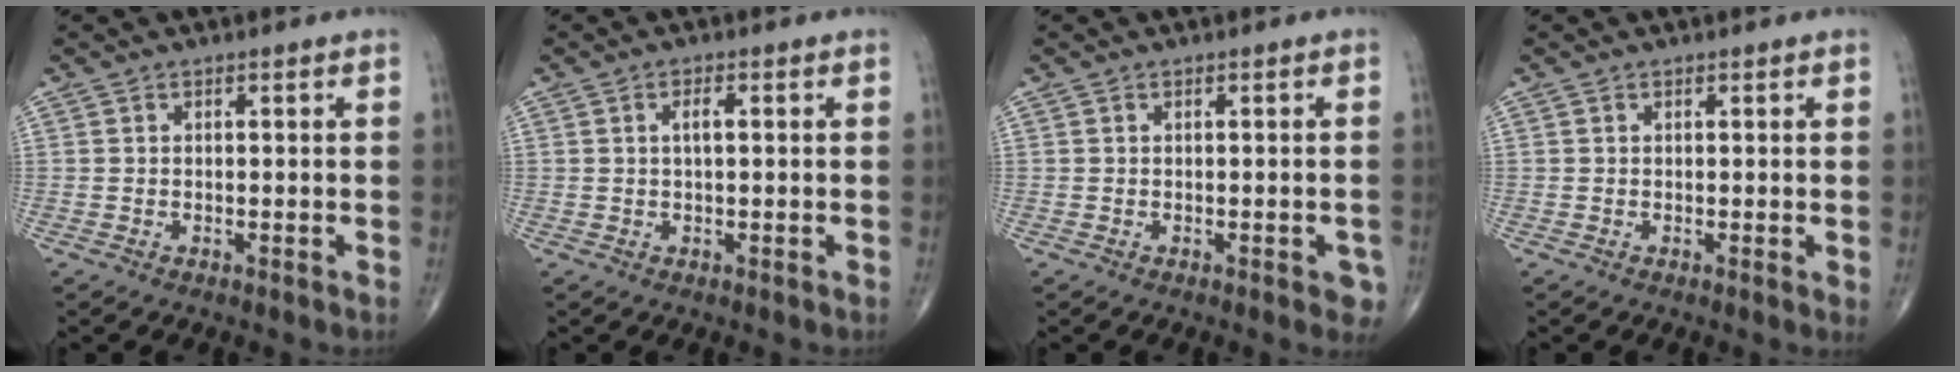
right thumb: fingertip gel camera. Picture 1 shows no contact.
{"total": 2.0, "force": [0.3, 0.7, 1.8], "torque": [-0.031, -0.002, 0.003]}
{"total": 2.9, "force": [-1.1, 1.1, 2.4], "torque": [-0.016, 0.000, -0.011]}
{"total": 0.8, "force": [0.3, 0.2, 0.8], "torque": [-0.016, -0.003, 0.003]}